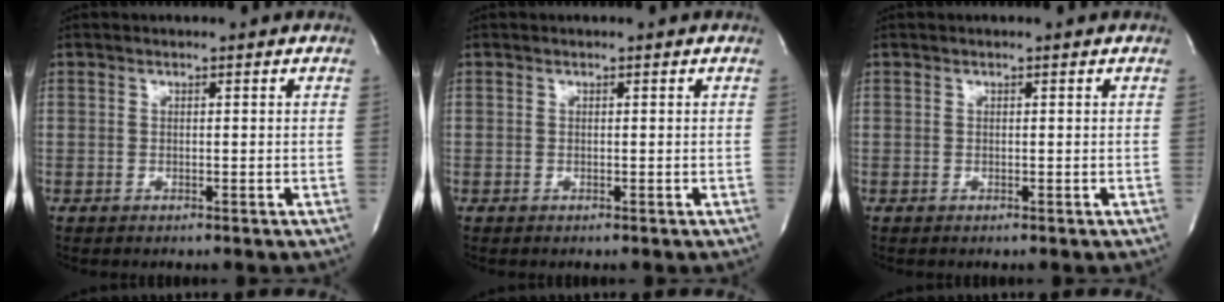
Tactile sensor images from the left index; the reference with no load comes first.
{"total": 0.0}
{"total": 0.0}